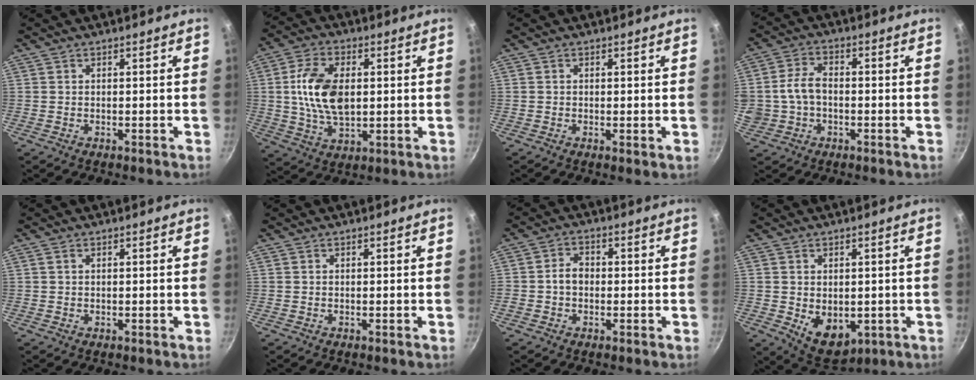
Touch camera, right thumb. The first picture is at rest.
{"total": 12.7, "force": [1.4, 7.5, 10.2], "torque": [-0.178, 0.004, 0.024]}
{"total": 0.7, "force": [0.1, 0.2, 0.7], "torque": [-0.011, -0.002, -0.002]}
{"total": 8.4, "force": [-0.7, 6.3, 5.6], "torque": [-0.104, 0.027, -0.013]}
{"total": 0.6, "force": [0.2, 0.4, 0.4], "torque": [-0.006, 0.002, 0.004]}
{"total": 0.0}
{"total": 3.6, "force": [-0.5, 2.8, 2.1], "torque": [-0.022, 0.016, -0.013]}
{"total": 8.2, "force": [-0.9, 5.7, 5.9], "torque": [-0.069, -0.015, 0.005]}